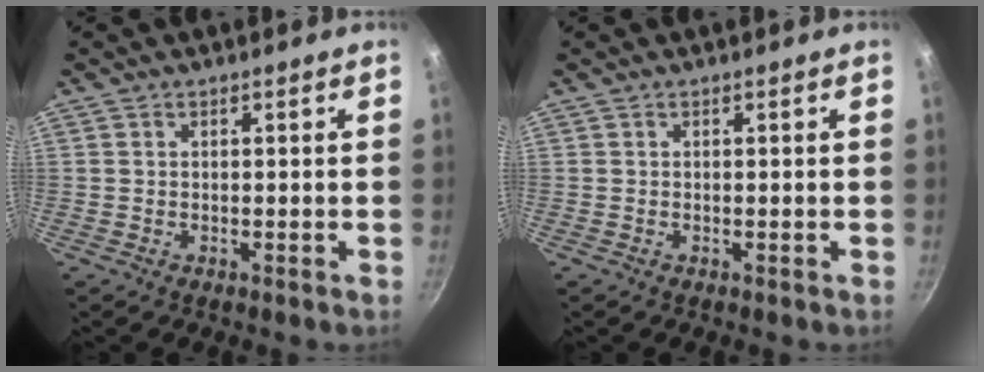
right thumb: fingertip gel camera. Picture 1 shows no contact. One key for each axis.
{"total": 0.0}